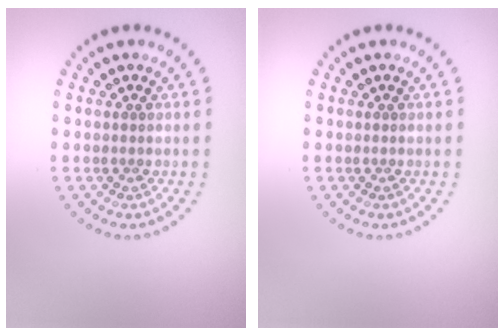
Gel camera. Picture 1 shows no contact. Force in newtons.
{"total": 0.0}